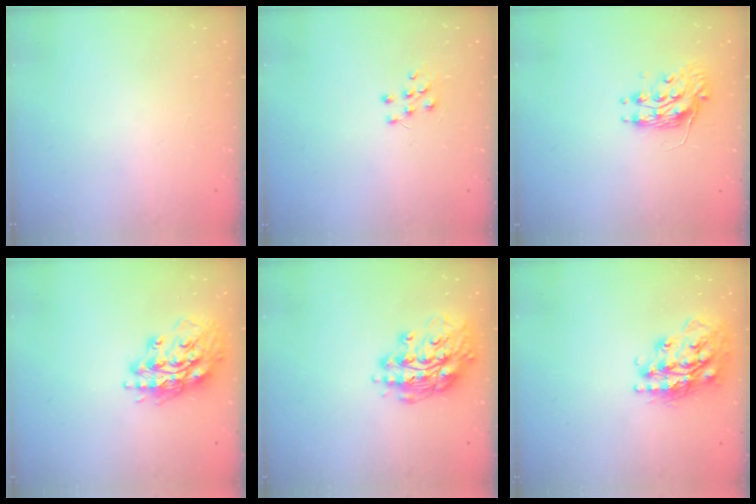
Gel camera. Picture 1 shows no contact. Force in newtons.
{"total": 6.3, "press": 6.3, "slide": 0.5}
{"total": 8.5, "press": 8.5, "slide": 0.3}
{"total": 16.7, "press": 16.5, "slide": 2.3}
{"total": 15.2, "press": 15.2, "slide": 0.8}
{"total": 19.3, "press": 19.3, "slide": 1.4}